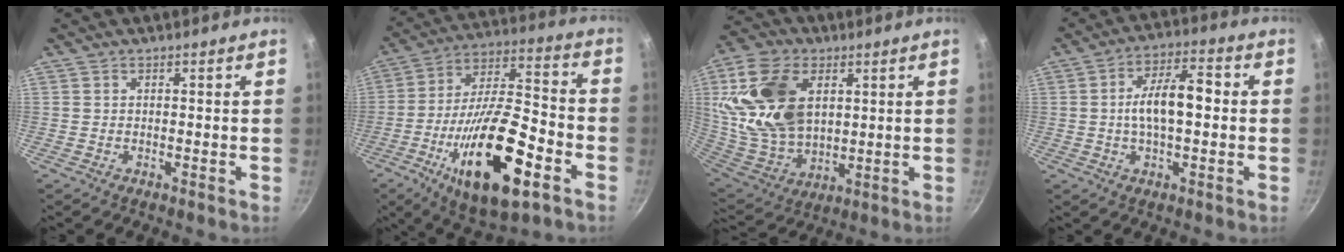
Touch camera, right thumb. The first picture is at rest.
{"total": 24.8, "force": [-9.8, 9.2, 20.8], "torque": [-0.340, 0.032, -0.164]}
{"total": 20.8, "force": [5.4, 13.7, 14.7], "torque": [-0.268, -0.020, 0.111]}
{"total": 10.5, "force": [0.1, 4.9, 9.3], "torque": [-0.141, 0.028, -0.006]}